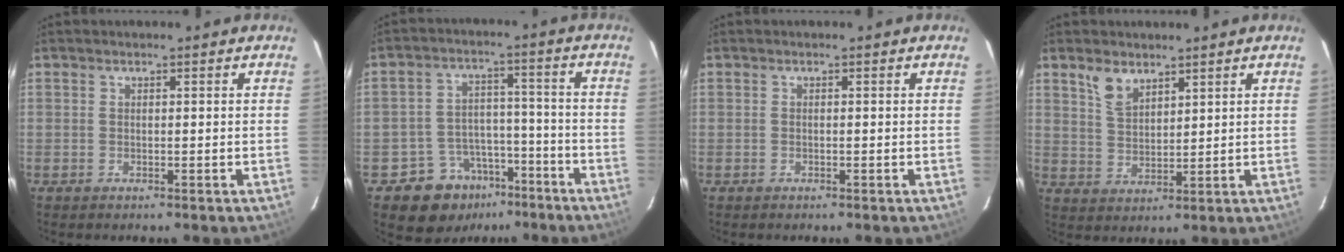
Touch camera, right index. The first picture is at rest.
{"total": 9.9, "force": [-6.4, 7.3, 2.0], "torque": [-0.045, 0.036, -0.086]}
{"total": 0.0}
{"total": 5.3, "force": [3.8, 2.5, 2.8], "torque": [-0.051, 0.003, 0.078]}